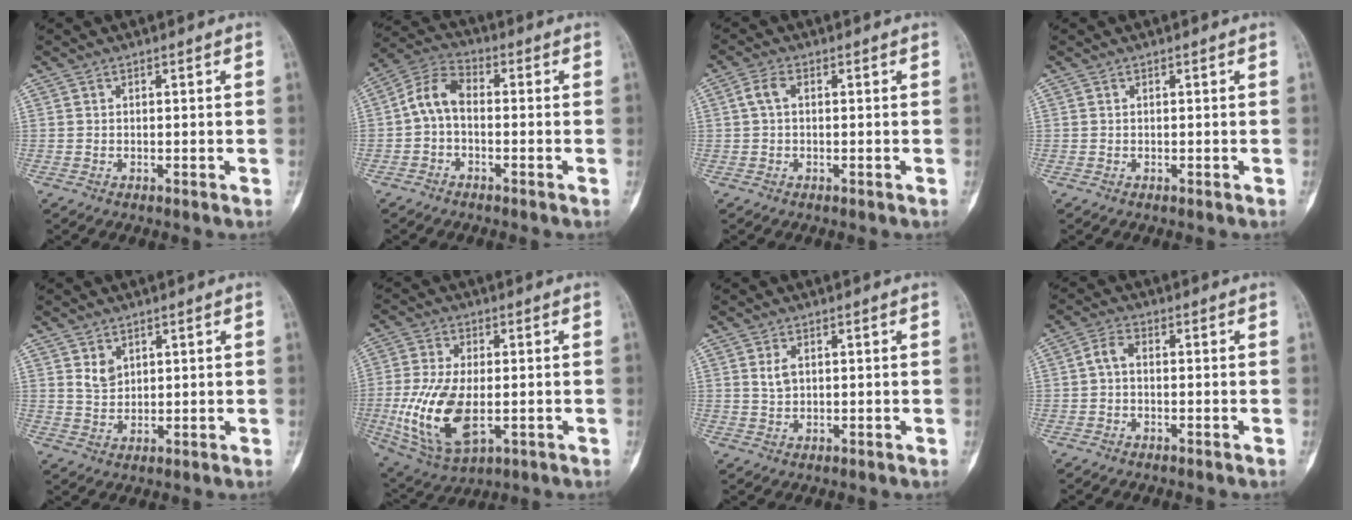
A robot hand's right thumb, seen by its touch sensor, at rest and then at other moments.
{"total": 6.9, "force": [-0.7, 4.1, 5.5], "torque": [-0.102, 0.026, -0.028]}
{"total": 2.8, "force": [0.4, 1.5, 2.3], "torque": [-0.050, 0.008, 0.007]}
{"total": 0.0}
{"total": 3.3, "force": [1.7, 2.3, 1.6], "torque": [-0.016, -0.015, 0.038]}
{"total": 15.2, "force": [-2.3, 8.0, 12.7], "torque": [-0.256, -0.010, -0.026]}
{"total": 2.2, "force": [0.7, 1.2, 1.7], "torque": [-0.033, 0.001, 0.017]}
{"total": 2.8, "force": [-0.2, 1.6, 2.3], "torque": [-0.046, 0.010, -0.011]}